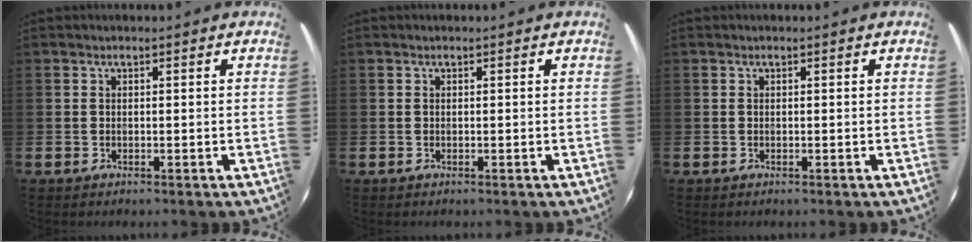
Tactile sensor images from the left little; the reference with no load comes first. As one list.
[{"total": 0.0}, {"total": 0.0}]